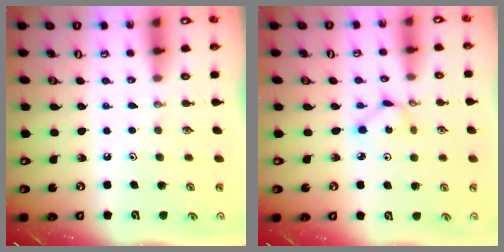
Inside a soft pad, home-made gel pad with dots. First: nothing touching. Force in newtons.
{"total": 2.0, "press": 2.0, "slide": 0.1}